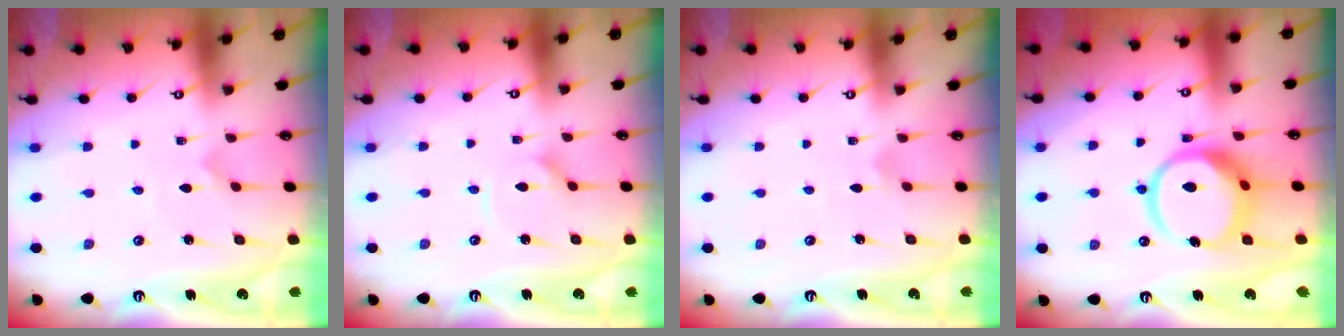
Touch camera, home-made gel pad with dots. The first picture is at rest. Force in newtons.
{"total": 2.1, "press": 2.1, "slide": 0.3}
{"total": 2.4, "press": 2.4, "slide": 0.1}
{"total": 13.8, "press": 13.7, "slide": 1.7}